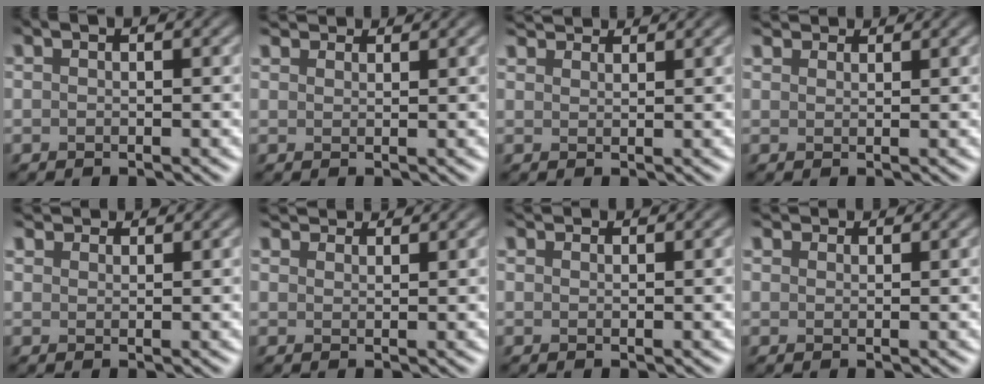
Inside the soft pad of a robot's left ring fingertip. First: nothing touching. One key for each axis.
{"total": 3.3, "fx": 3.0, "fy": 1.0, "fz": 0.8, "tx": -0.026, "ty": 0.003, "tz": 0.051}
{"total": 4.2, "fx": 3.9, "fy": 0.9, "fz": 1.0, "tx": -0.032, "ty": 0.003, "tz": 0.067}
{"total": 3.2, "fx": 3.0, "fy": 0.9, "fz": 0.8, "tx": -0.025, "ty": 0.003, "tz": 0.050}
{"total": 3.6, "fx": 3.3, "fy": 1.0, "fz": 0.9, "tx": -0.028, "ty": 0.003, "tz": 0.058}
{"total": 4.4, "fx": 4.2, "fy": 1.0, "fz": 1.1, "tx": -0.035, "ty": 0.001, "tz": 0.071}
{"total": 2.3, "fx": 2.2, "fy": 0.4, "fz": 0.5, "tx": -0.014, "ty": 0.002, "tz": 0.030}
{"total": 2.9, "fx": 2.7, "fy": 0.9, "fz": 0.7, "tx": -0.022, "ty": 0.003, "tz": 0.043}